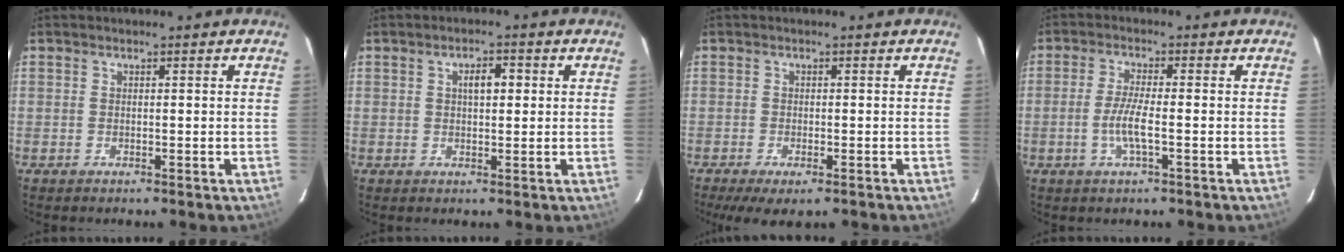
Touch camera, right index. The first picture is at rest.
{"total": 3.3, "force": [0.8, 1.5, 2.8], "torque": [-0.046, 0.012, 0.013]}
{"total": 8.9, "force": [-6.4, 2.7, 5.5], "torque": [-0.122, -0.033, -0.101]}
{"total": 5.1, "force": [-1.5, 0.4, 4.9], "torque": [-0.097, -0.006, -0.031]}